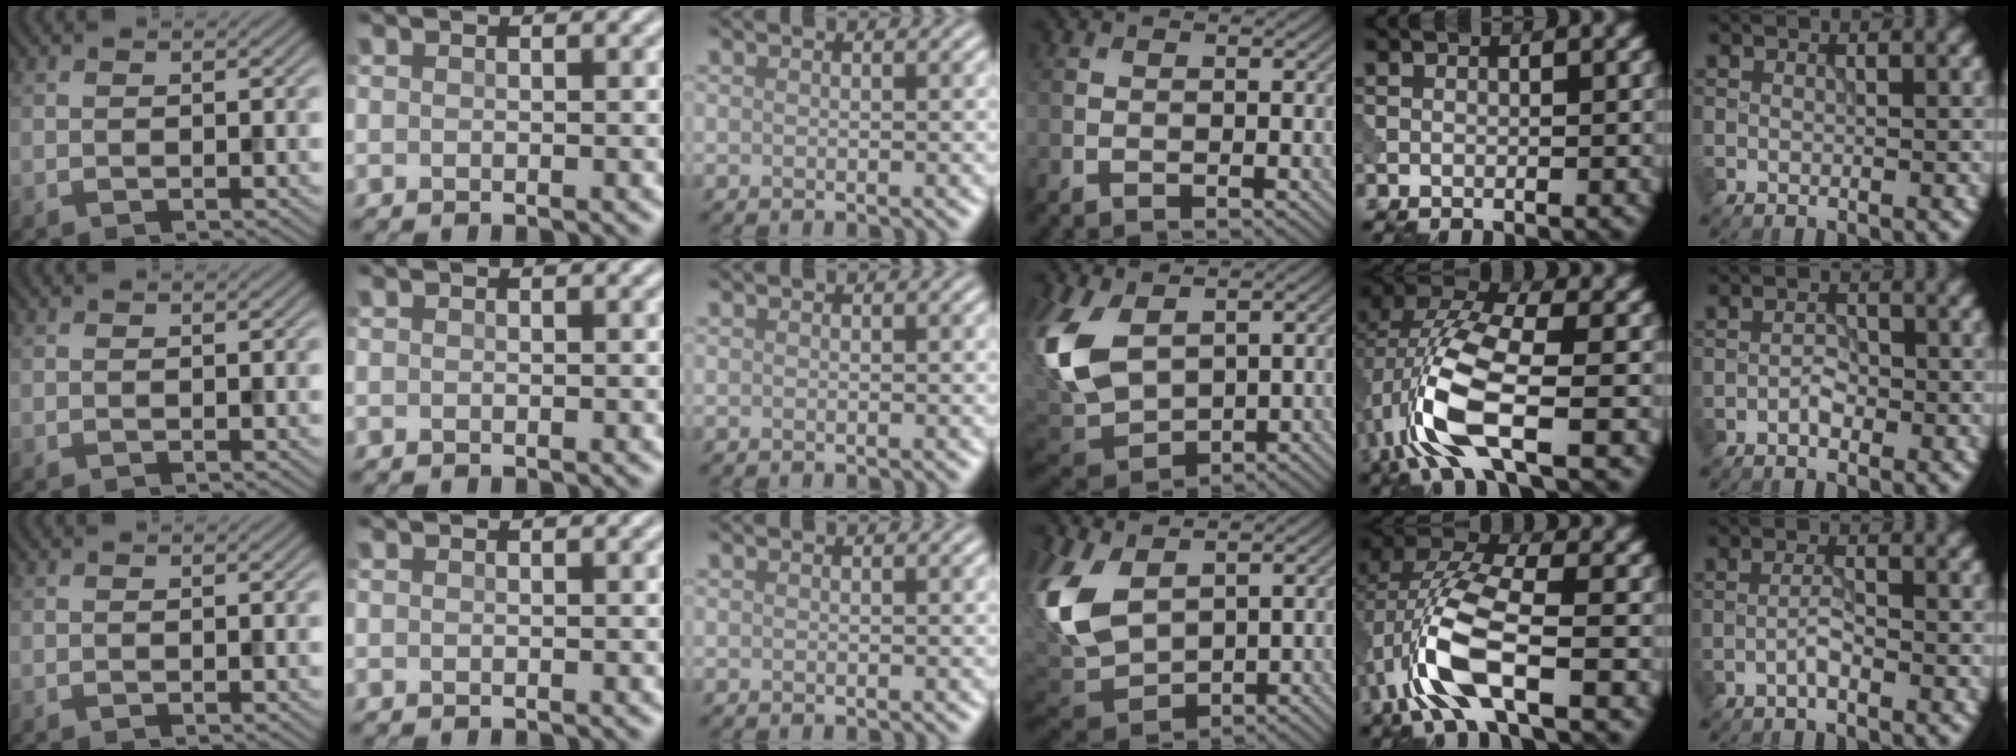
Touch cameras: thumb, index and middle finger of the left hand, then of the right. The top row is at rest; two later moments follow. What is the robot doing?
{"motion": "wipe", "object": "makeup brush"}